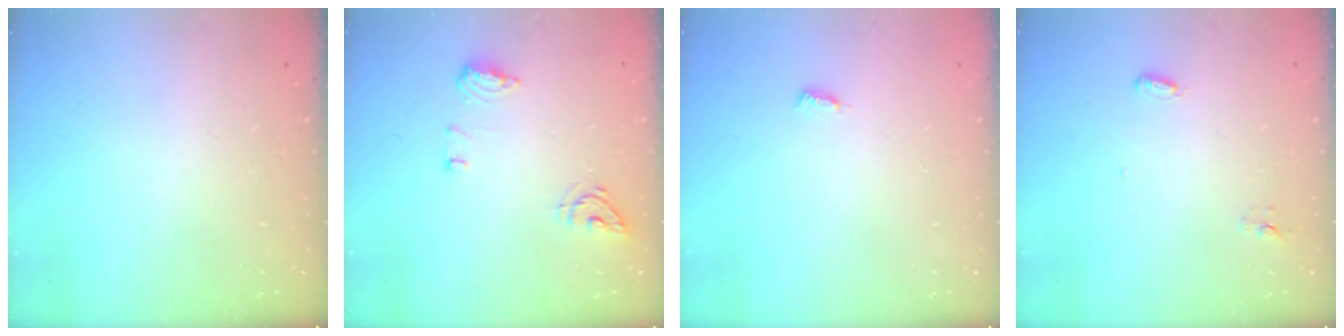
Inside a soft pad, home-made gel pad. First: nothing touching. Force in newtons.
{"total": 9.2, "press": 9.0, "slide": 2.1}
{"total": 3.1, "press": 3.1, "slide": 0.2}
{"total": 3.6, "press": 3.5, "slide": 0.9}